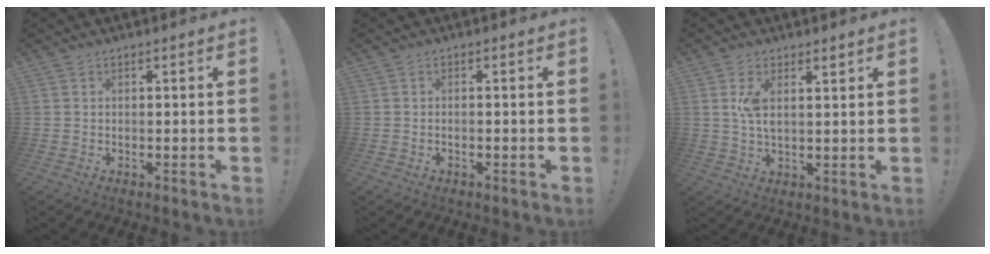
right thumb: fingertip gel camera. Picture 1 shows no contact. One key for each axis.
{"total": 0.6, "fx": -0.5, "fy": 0.2, "fz": 0.3, "tx": -0.003, "ty": 0.002, "tz": -0.009}
{"total": 5.3, "fx": 2.1, "fy": 2.2, "fz": 4.3, "tx": -0.077, "ty": -0.006, "tz": 0.035}